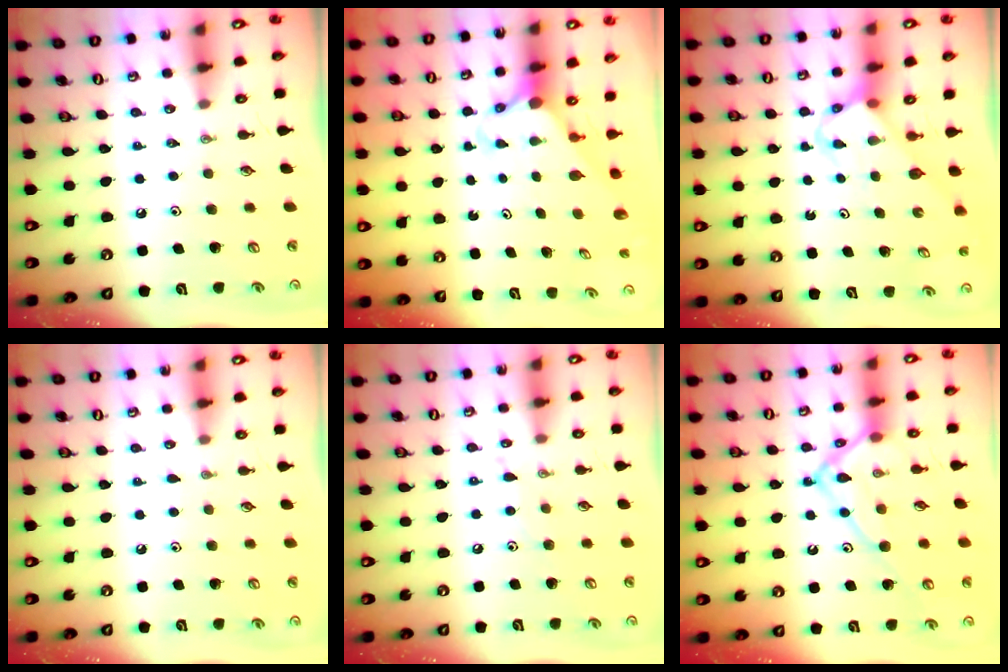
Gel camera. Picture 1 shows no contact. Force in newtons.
{"total": 2.8, "press": 2.8, "slide": 0.2}
{"total": 3.6, "press": 3.6, "slide": 0.3}
{"total": 3.7, "press": 3.7, "slide": 0.5}
{"total": 6.0, "press": 6.0, "slide": 0.4}
{"total": 17.9, "press": 17.8, "slide": 1.6}